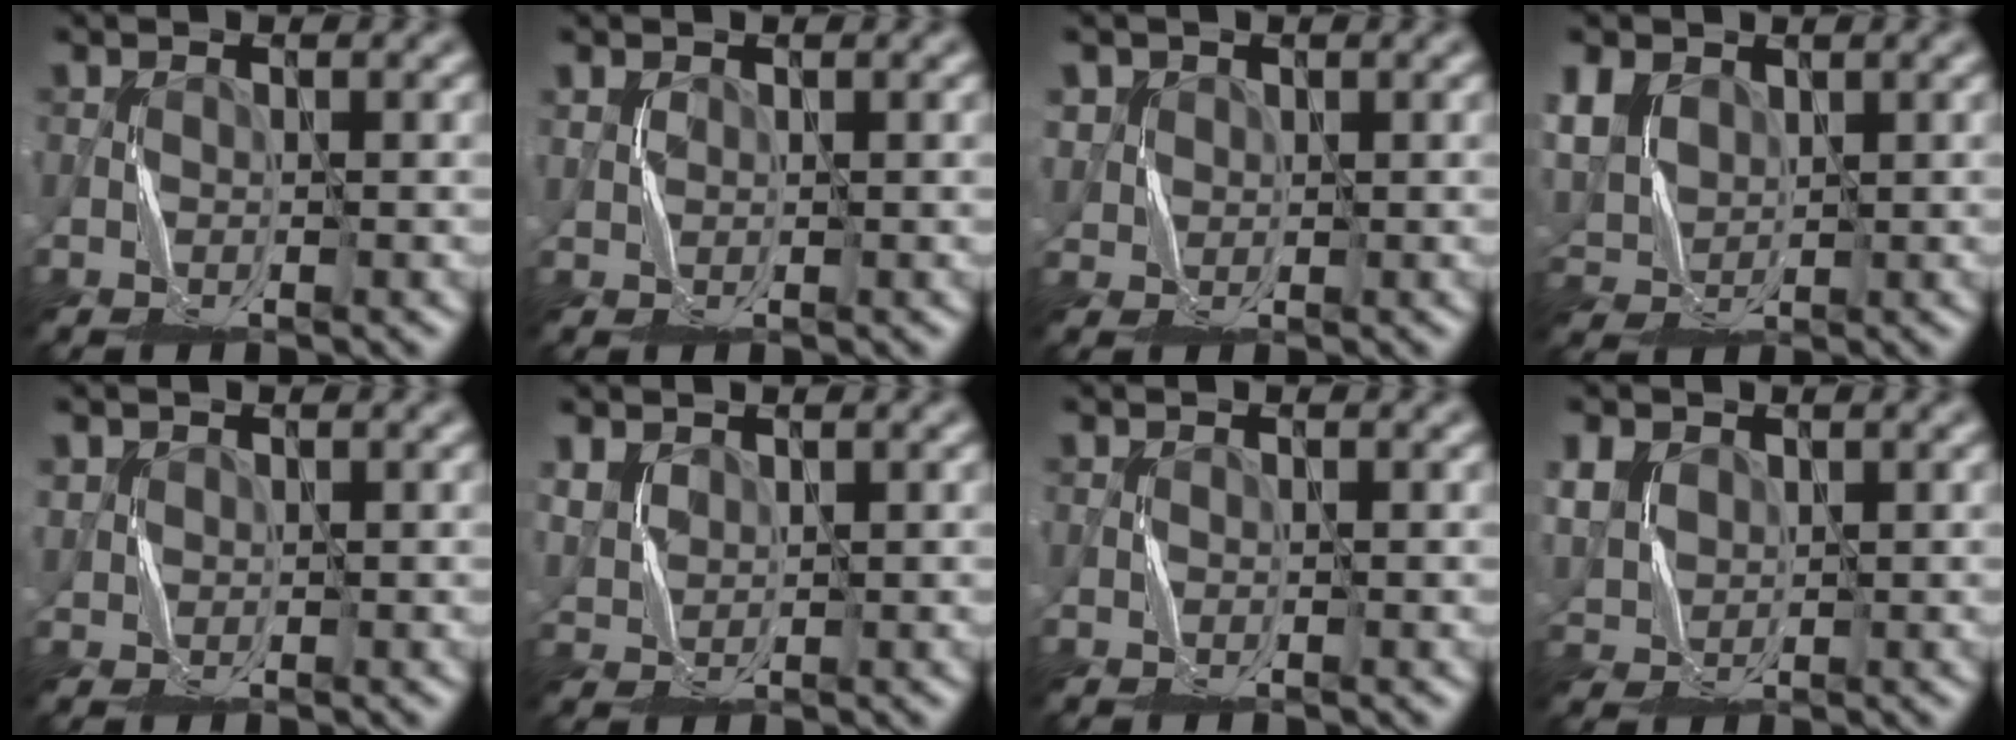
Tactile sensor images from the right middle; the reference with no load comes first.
{"total": 0.8, "force": [0.5, 0.5, 0.2], "torque": [-0.008, 0.000, 0.014]}
{"total": 1.7, "force": [0.7, 1.6, 0.1], "torque": [-0.010, 0.001, 0.014]}
{"total": 5.2, "force": [2.2, 3.7, 2.8], "torque": [-0.079, 0.004, 0.045]}
{"total": 1.1, "force": [0.6, 0.9, -0.1], "torque": [-0.006, 0.001, 0.014]}
{"total": 2.4, "force": [1.5, 1.6, 1.1], "torque": [-0.036, 0.004, 0.036]}
{"total": 0.0}
{"total": 3.8, "force": [1.5, 2.9, 1.9], "torque": [-0.059, 0.002, 0.032]}